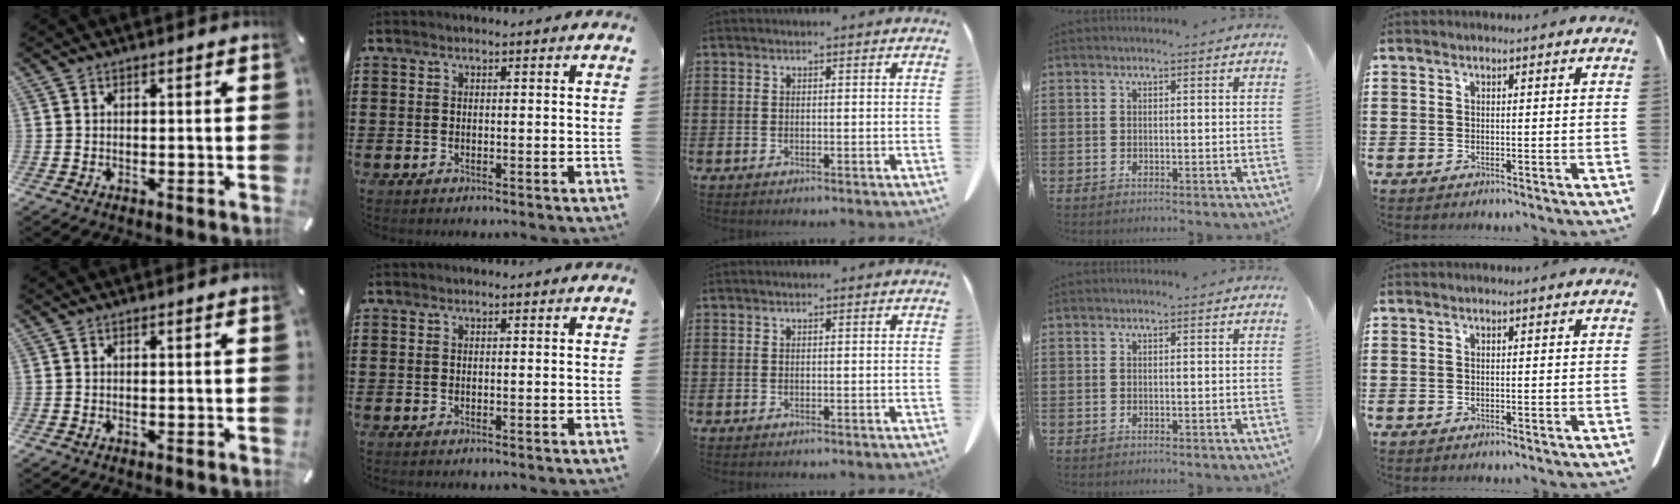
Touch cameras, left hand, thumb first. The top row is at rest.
{}